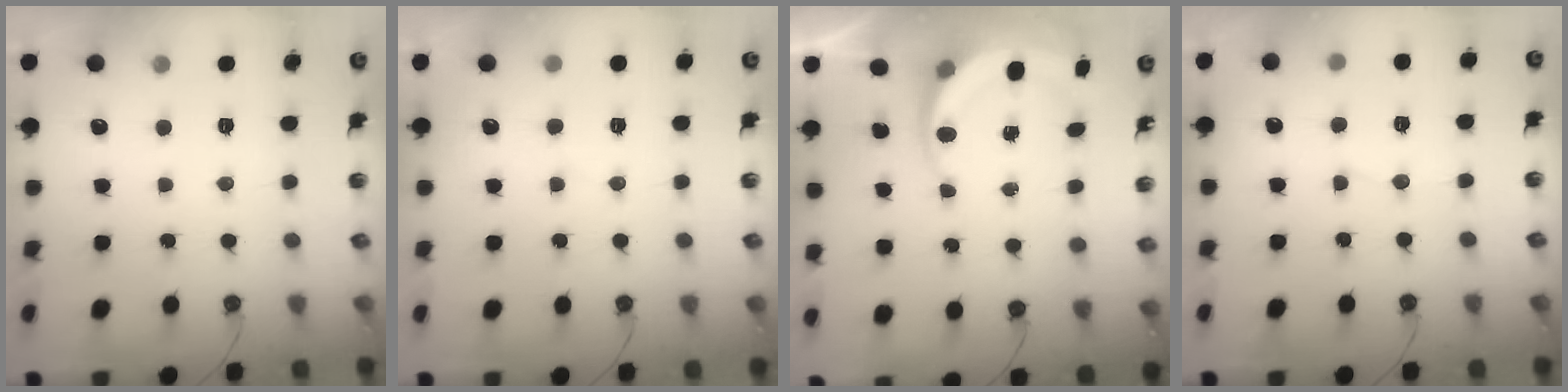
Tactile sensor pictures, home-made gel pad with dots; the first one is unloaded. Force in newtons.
{"total": 3.4, "press": 3.3, "slide": 0.4}
{"total": 6.1, "press": 6.0, "slide": 1.1}
{"total": 3.8, "press": 3.4, "slide": 1.7}